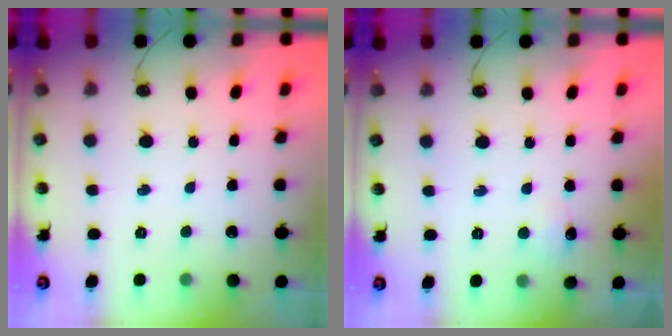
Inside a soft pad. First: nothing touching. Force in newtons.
{"total": 5.9, "press": 5.8, "slide": 0.8}